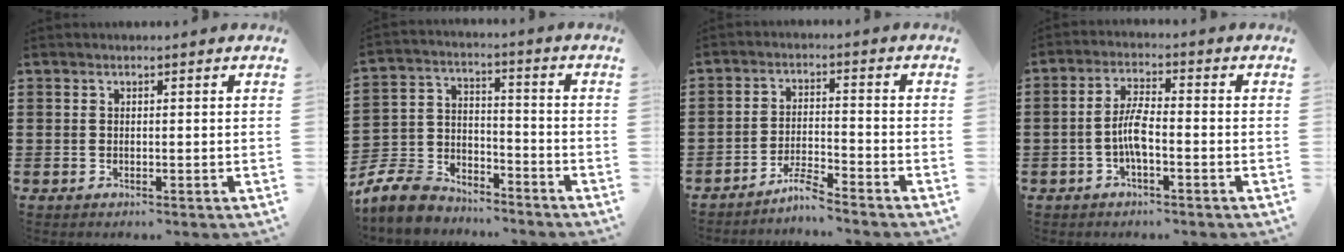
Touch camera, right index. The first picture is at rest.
{"total": 8.2, "force": [-7.7, 2.5, 1.6], "torque": [-0.057, 0.015, -0.157]}
{"total": 4.1, "force": [-3.9, -0.1, 1.5], "torque": [-0.045, -0.004, -0.081]}
{"total": 5.0, "force": [-1.5, 1.4, 4.5], "torque": [-0.101, 0.000, -0.034]}